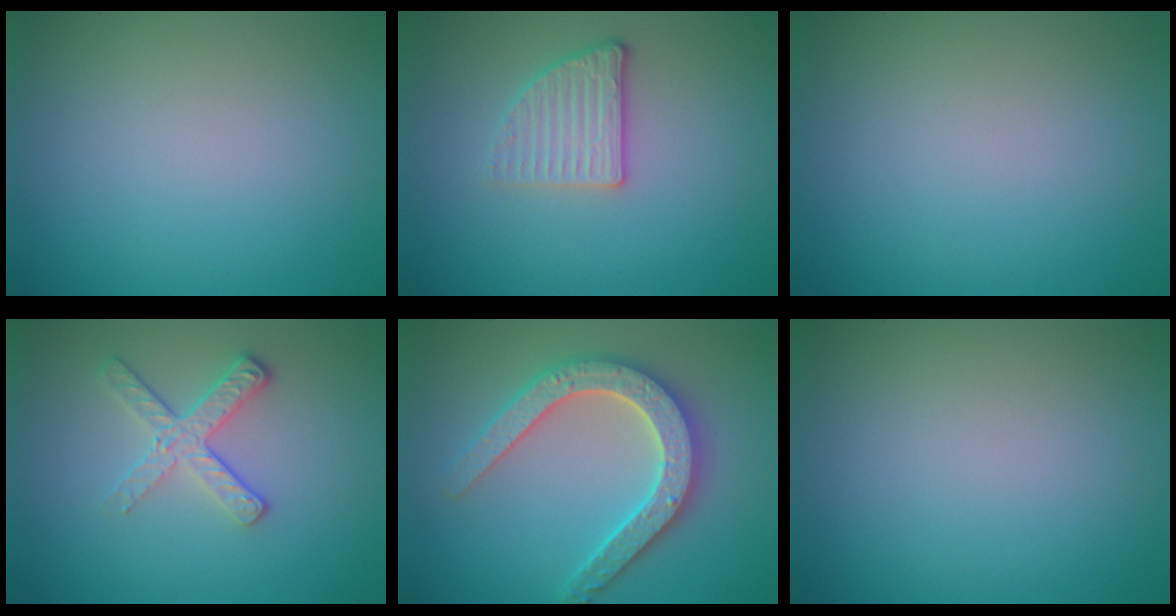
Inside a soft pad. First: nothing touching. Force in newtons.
{"total": 2.6, "press": 2.4, "slide": 1.2}
{"total": 0.0}
{"total": 2.8, "press": 2.5, "slide": 1.3}
{"total": 5.2, "press": 5.1, "slide": 1.0}
{"total": 0.0}